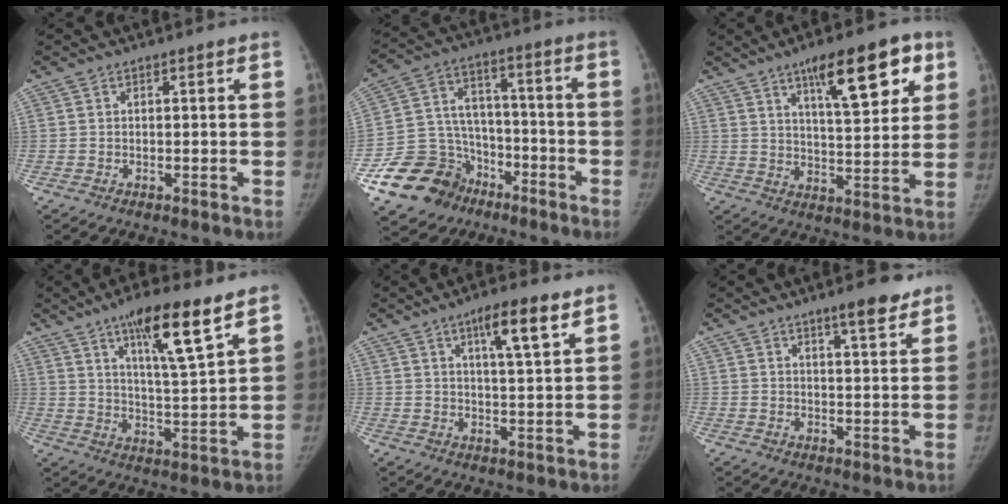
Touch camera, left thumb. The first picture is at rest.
{"total": 16.6, "force": [-9.1, 13.2, 4.3], "torque": [-0.056, 0.094, -0.144]}
{"total": 15.2, "force": [7.8, 4.9, 12.0], "torque": [-0.148, -0.026, 0.118]}
{"total": 13.8, "force": [8.4, 2.2, 10.8], "torque": [-0.170, -0.046, 0.140]}
{"total": 8.3, "force": [4.7, 1.2, 6.7], "torque": [-0.106, -0.025, 0.076]}
{"total": 6.3, "force": [4.6, 1.2, 4.1], "torque": [-0.048, -0.029, 0.064]}